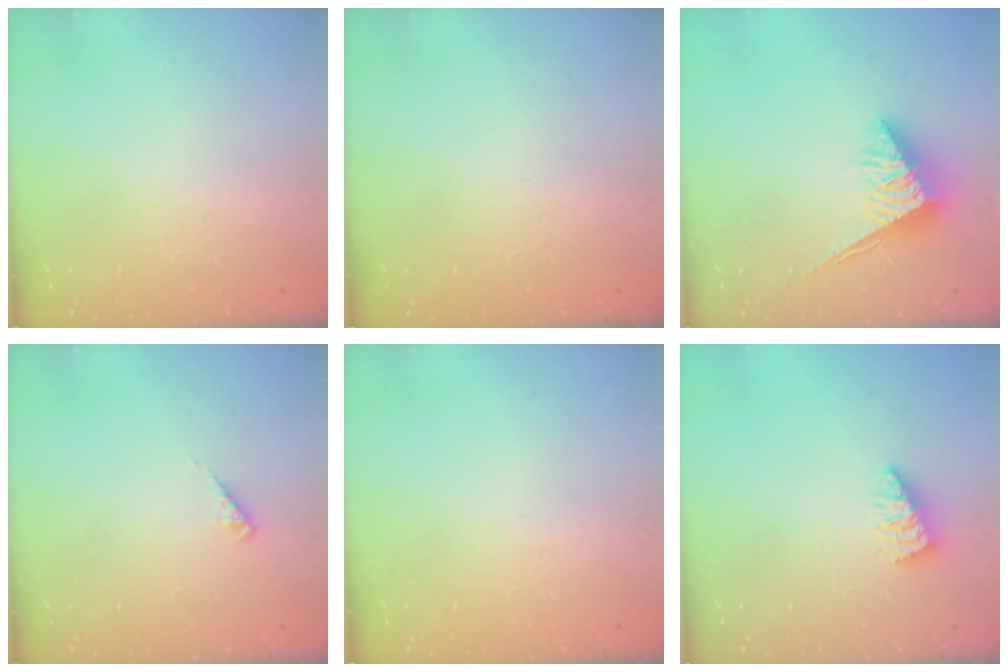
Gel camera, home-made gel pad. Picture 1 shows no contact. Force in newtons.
{"total": 0.0}
{"total": 6.5, "press": 6.5, "slide": 0.4}
{"total": 1.8, "press": 1.7, "slide": 0.4}
{"total": 0.0}
{"total": 1.7, "press": 1.7, "slide": 0.1}